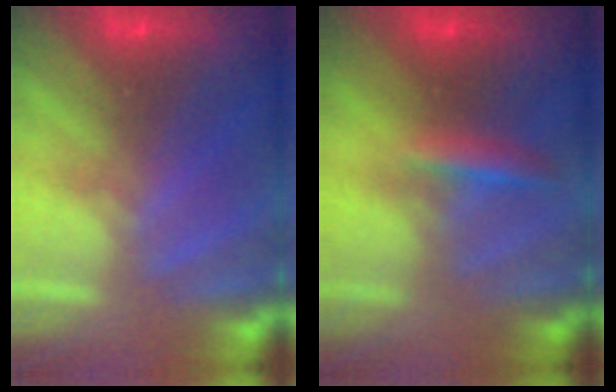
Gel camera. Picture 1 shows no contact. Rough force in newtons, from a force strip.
{"total": 2.8}